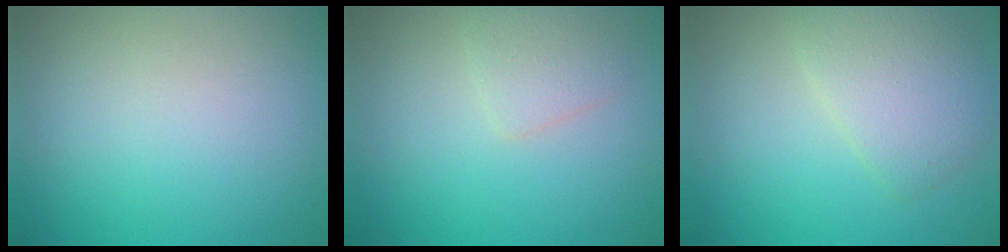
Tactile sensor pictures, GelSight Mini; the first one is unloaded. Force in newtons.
{"total": 1.5, "press": 1.5, "slide": 0.1}
{"total": 3.3, "press": 3.3, "slide": 0.0}